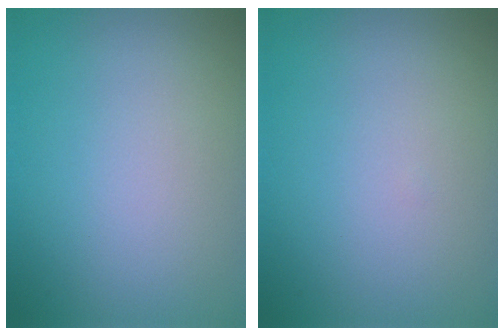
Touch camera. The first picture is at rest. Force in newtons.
{"total": 0.0}